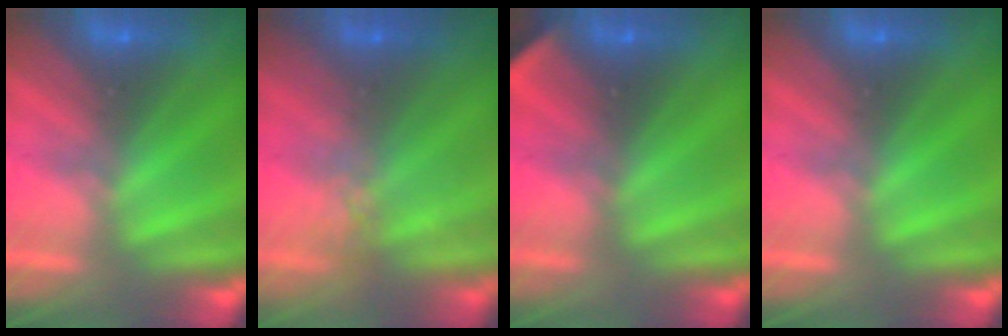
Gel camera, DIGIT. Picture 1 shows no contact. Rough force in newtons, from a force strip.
{"total": 3.7}
{"total": 2.1}
{"total": 0.0}